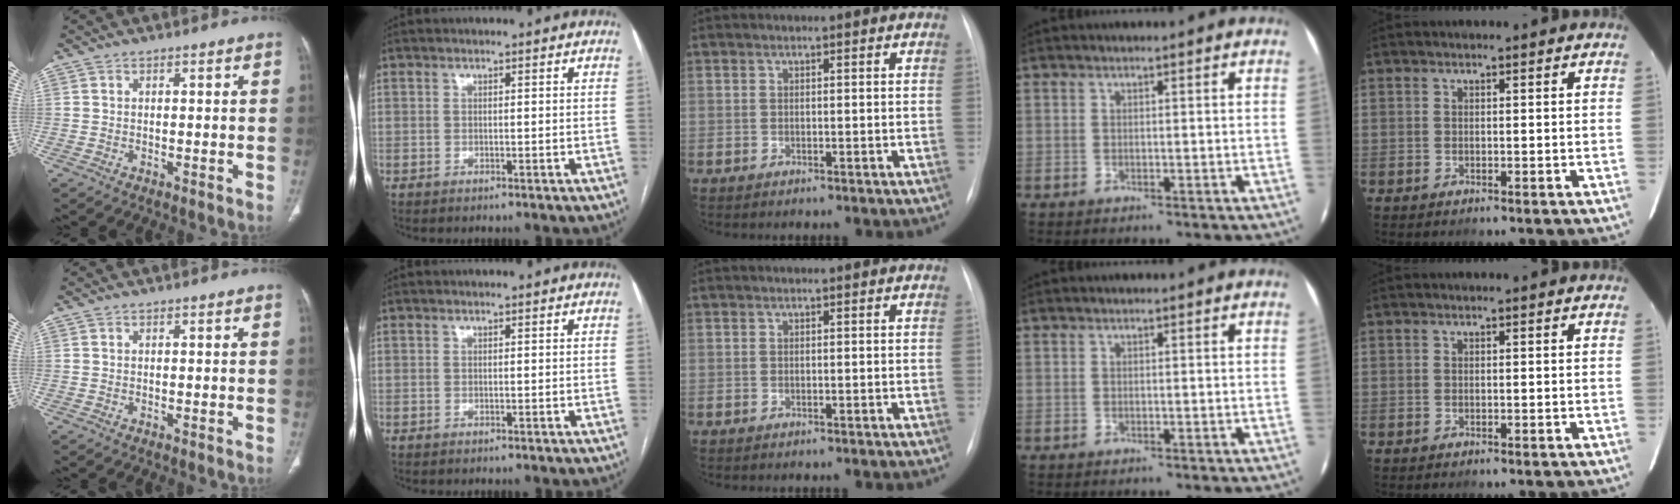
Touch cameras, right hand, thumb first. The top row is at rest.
{}